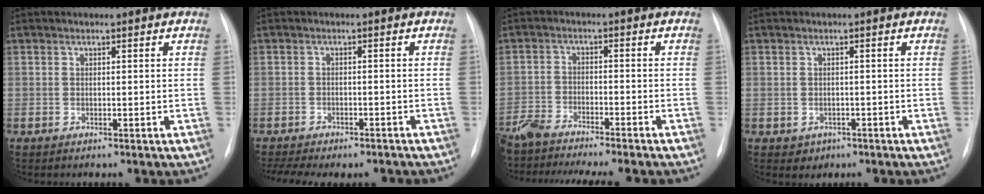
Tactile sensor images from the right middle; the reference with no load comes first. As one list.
[{"total": 9.7, "force": [-8.2, 3.4, 3.9], "torque": [-0.064, 0.005, -0.107]}, {"total": 13.4, "force": [-12.2, 0.2, 5.6], "torque": [-0.086, -0.009, -0.192]}, {"total": 1.6, "force": [-0.6, 1.5, 0.3], "torque": [-0.003, 0.005, -0.003]}]